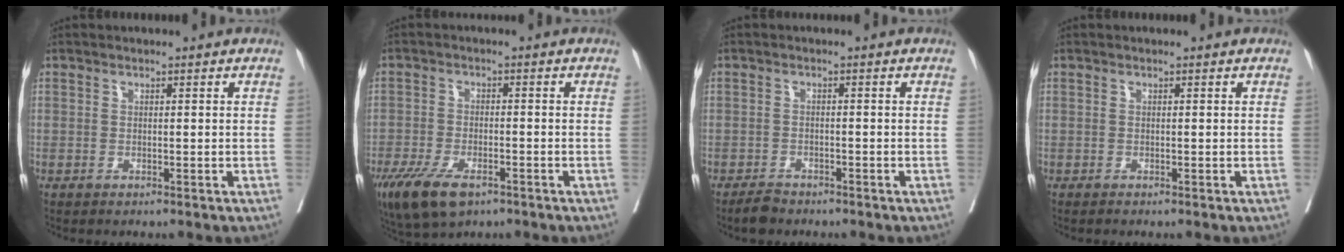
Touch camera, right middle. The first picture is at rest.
{"total": 9.3, "force": [-5.9, 3.8, 6.1], "torque": [-0.116, -0.016, -0.101]}
{"total": 2.3, "force": [-2.1, 0.8, 0.6], "torque": [-0.016, -0.002, -0.035]}
{"total": 0.0}